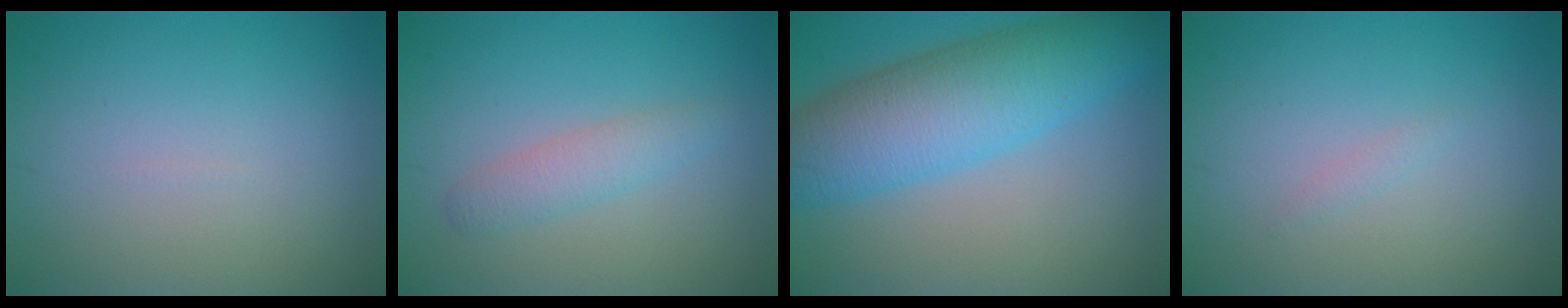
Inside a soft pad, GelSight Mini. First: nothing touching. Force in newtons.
{"total": 2.2, "press": 2.2, "slide": 0.1}
{"total": 8.6, "press": 8.6, "slide": 0.1}
{"total": 0.5, "press": 0.5, "slide": 0.0}